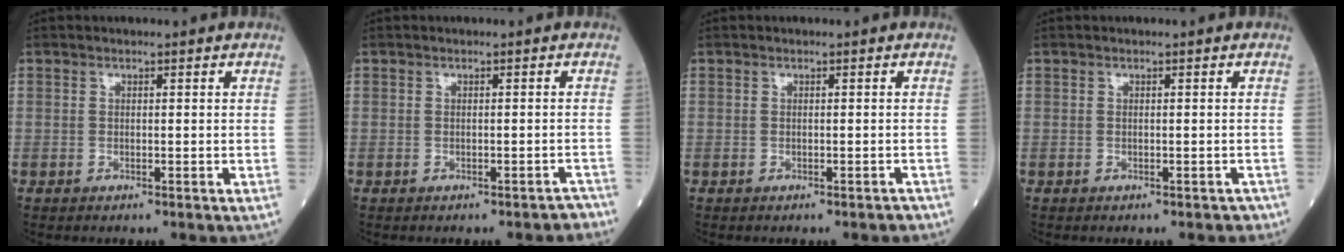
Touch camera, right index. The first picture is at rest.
{"total": 2.4, "force": [-2.1, 0.8, 0.8], "torque": [-0.002, -0.001, -0.023]}
{"total": 1.0, "force": [-0.9, 0.3, 0.5], "torque": [-0.008, -0.002, -0.009]}
{"total": 1.4, "force": [-1.1, 0.7, 0.6], "torque": [-0.005, 0.001, -0.011]}